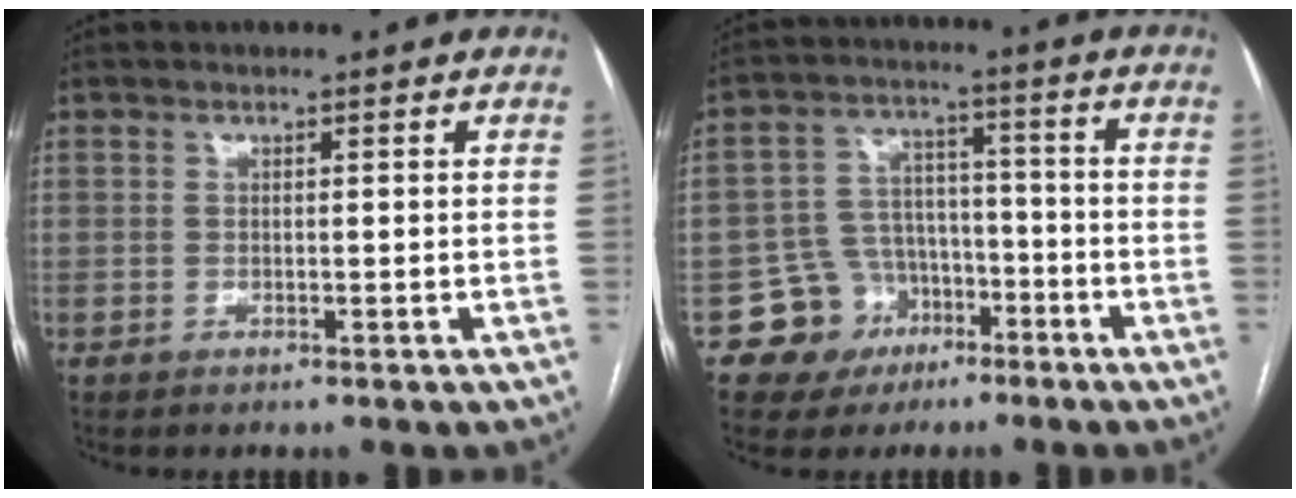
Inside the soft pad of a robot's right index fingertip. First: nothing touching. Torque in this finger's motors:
{"motor_torque": [-0.11, 0.00, -0.70, -0.21]}